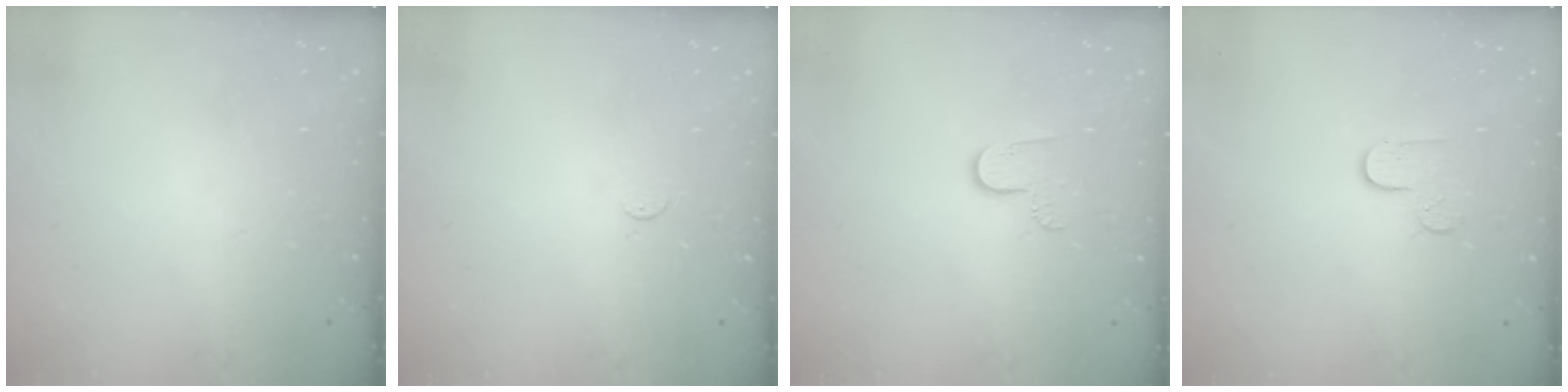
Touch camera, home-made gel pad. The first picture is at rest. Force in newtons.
{"total": 2.7, "press": 2.7, "slide": 0.4}
{"total": 5.2, "press": 5.2, "slide": 0.5}
{"total": 4.3, "press": 4.3, "slide": 0.4}